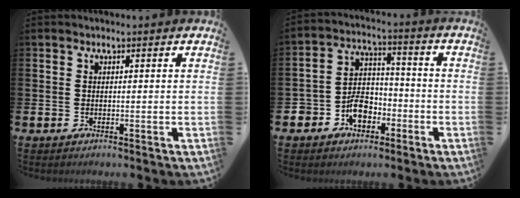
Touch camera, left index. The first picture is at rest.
{"total": 6.5, "force": [-3.1, 4.6, 3.4], "torque": [-0.075, 0.012, -0.061]}